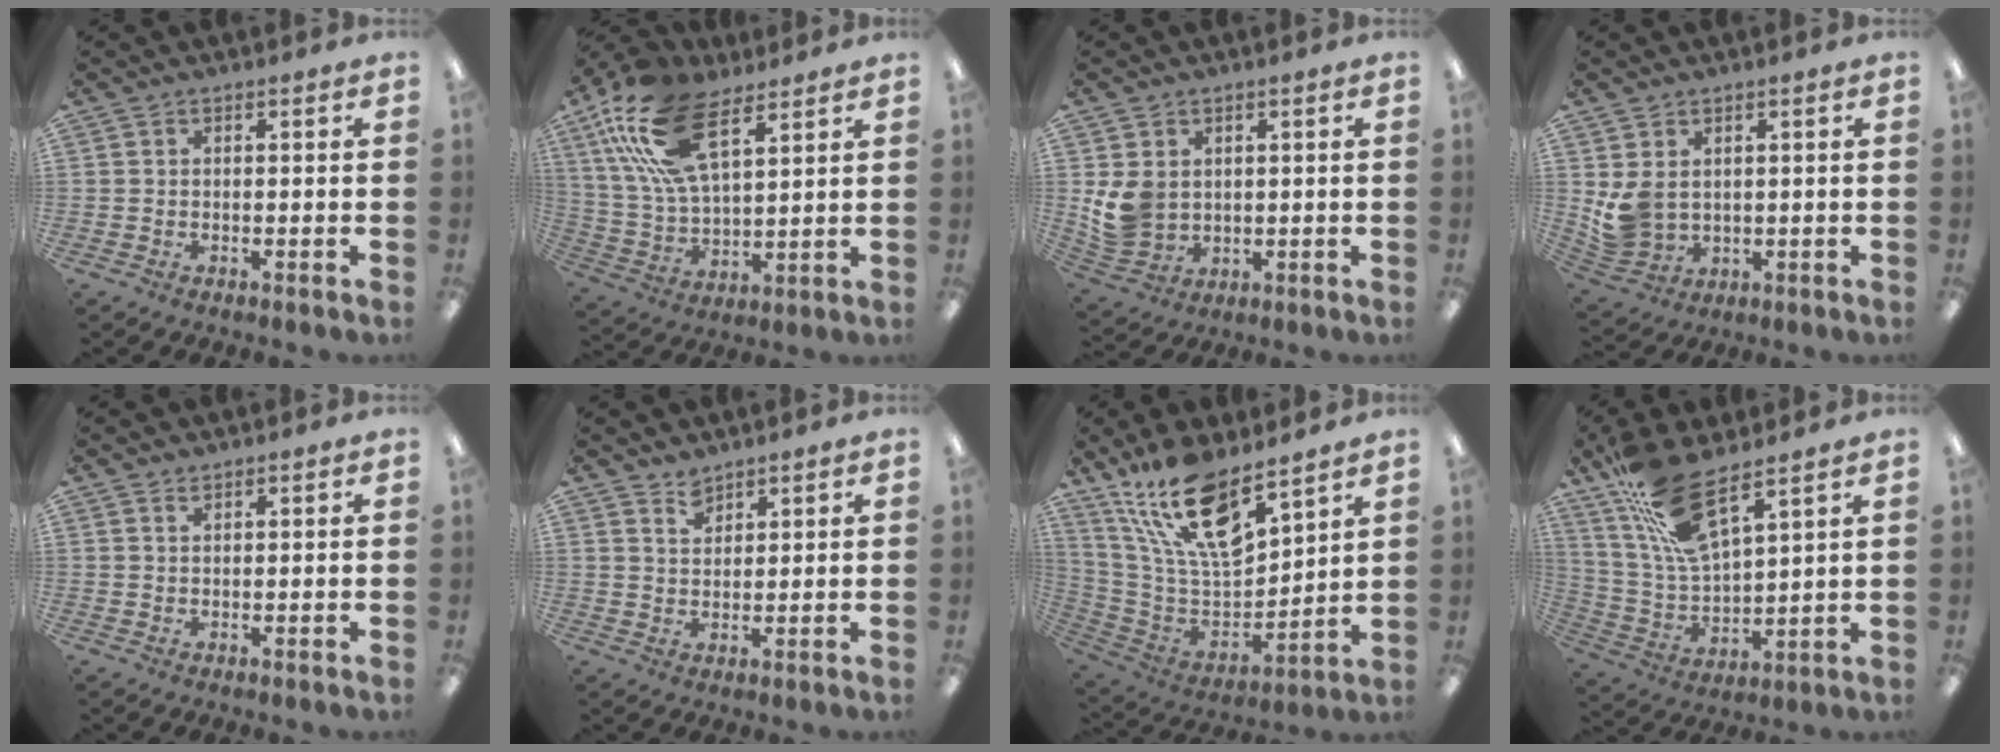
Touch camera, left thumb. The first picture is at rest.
{"total": 19.8, "force": [11.2, 9.1, 13.6], "torque": [-0.296, -0.029, 0.196]}
{"total": 7.6, "force": [1.6, 6.3, 3.9], "torque": [-0.096, 0.002, 0.033]}
{"total": 6.0, "force": [2.1, 4.6, 3.3], "torque": [-0.080, -0.010, 0.041]}
{"total": 1.0, "force": [0.9, 0.2, 0.3], "torque": [-0.007, 0.000, 0.017]}
{"total": 3.3, "force": [3.0, 1.4, 0.5], "torque": [-0.008, -0.015, 0.056]}
{"total": 20.0, "force": [14.1, 7.0, 12.4], "torque": [-0.238, -0.089, 0.248]}
{"total": 15.0, "force": [10.9, 3.9, 9.4], "torque": [-0.208, -0.054, 0.195]}